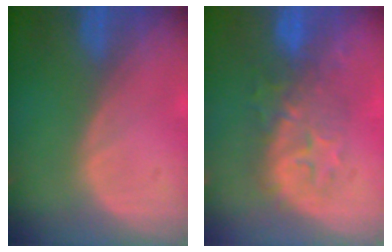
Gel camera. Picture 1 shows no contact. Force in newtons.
{"total": 7.9, "press": 7.7, "slide": 1.6}